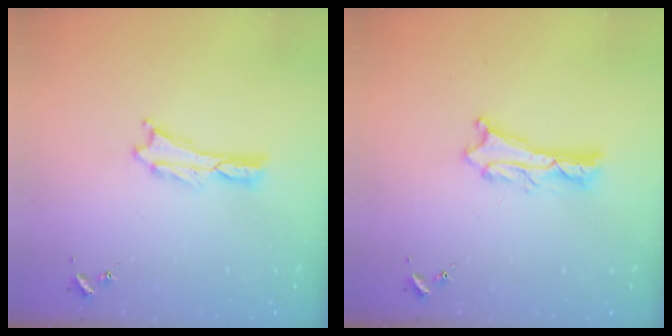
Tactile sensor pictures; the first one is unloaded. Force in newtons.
{"total": 1.8, "press": 1.8, "slide": 0.2}